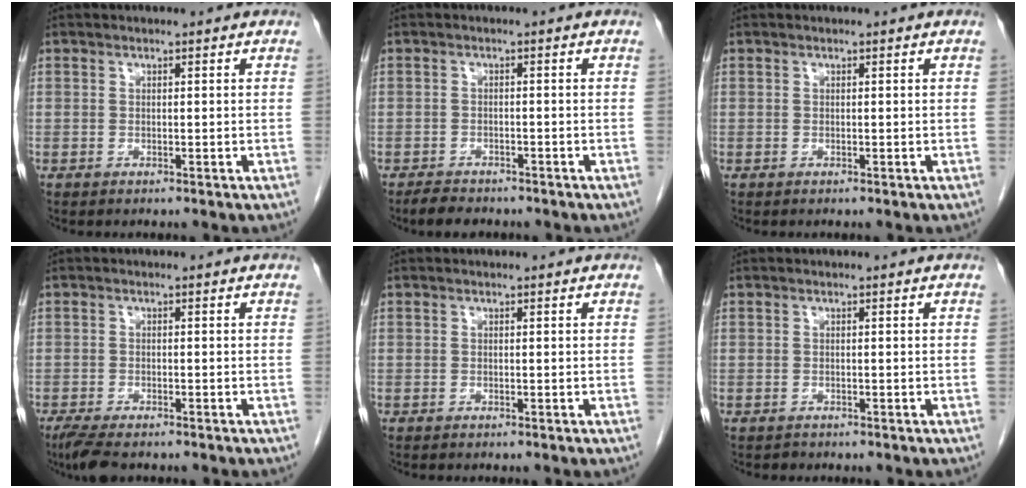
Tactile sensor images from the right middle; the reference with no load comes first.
{"total": 3.4, "force": [-2.9, 1.3, 1.0], "torque": [-0.025, -0.003, -0.045]}
{"total": 0.0}
{"total": 5.1, "force": [-3.9, 1.3, 2.9], "torque": [-0.055, -0.014, -0.063]}
{"total": 0.0}
{"total": 0.5, "force": [-0.4, 0.3, -0.1], "torque": [-0.007, 0.000, -0.008]}